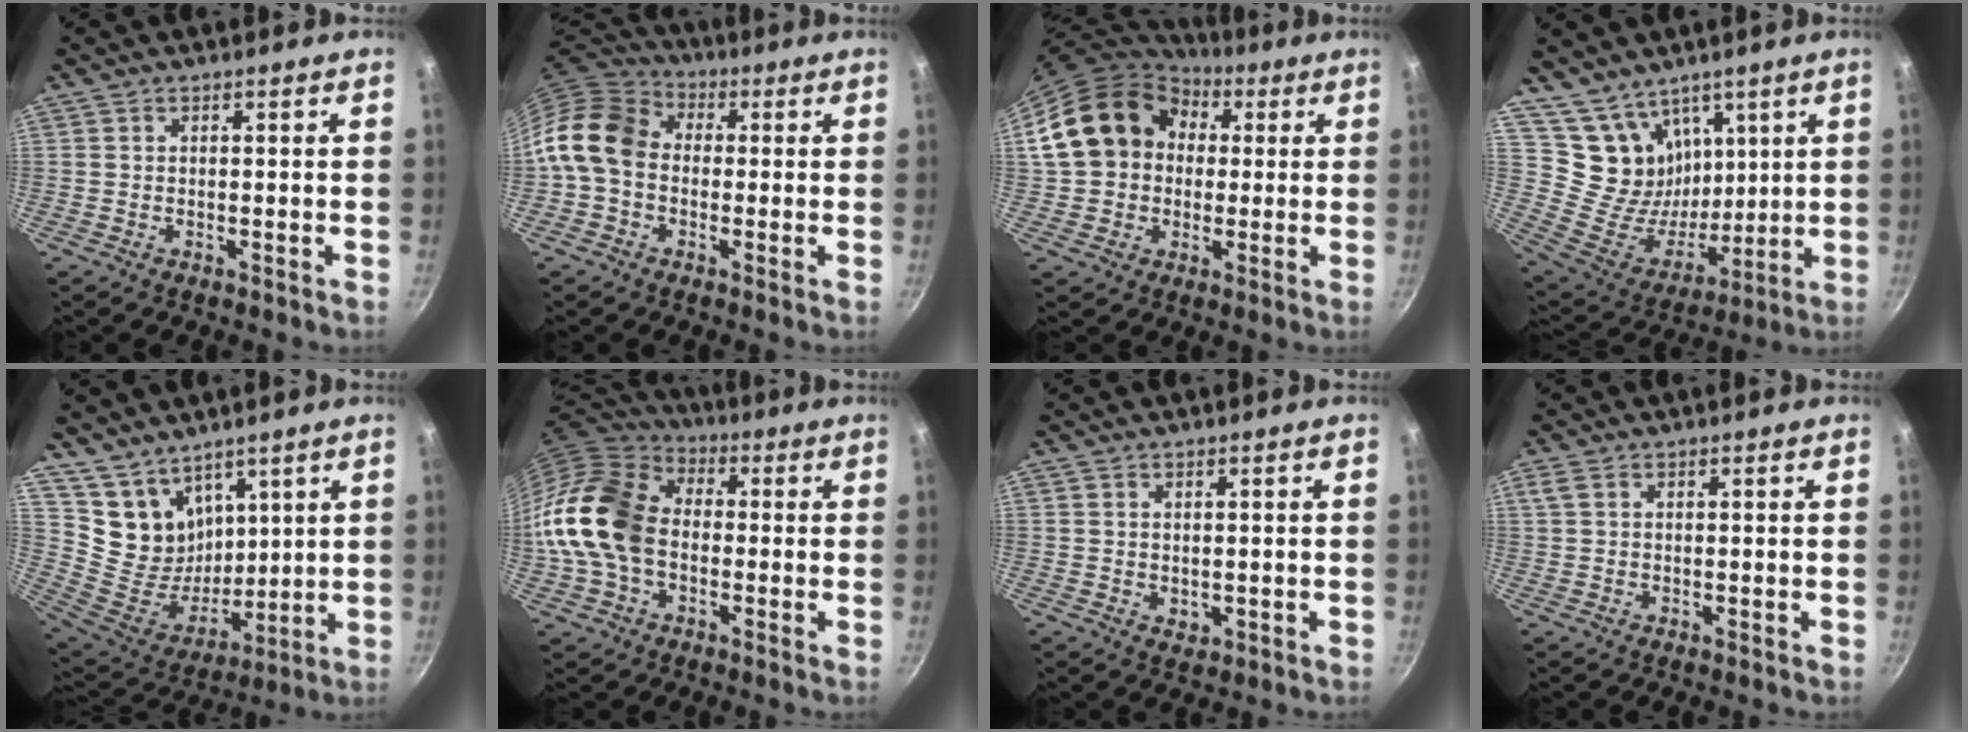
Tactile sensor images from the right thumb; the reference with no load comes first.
{"total": 12.2, "force": [-0.3, 9.6, 7.6], "torque": [-0.119, 0.030, -0.030]}
{"total": 19.0, "force": [3.0, 15.4, 10.8], "torque": [-0.176, 0.043, 0.043]}
{"total": 14.1, "force": [8.3, 10.3, 4.8], "torque": [-0.053, -0.070, 0.162]}
{"total": 13.1, "force": [8.8, 8.7, 4.2], "torque": [-0.049, -0.067, 0.184]}
{"total": 17.4, "force": [-1.6, 12.7, 11.8], "torque": [-0.211, 0.036, -0.045]}
{"total": 1.3, "force": [0.3, 1.0, 0.8], "torque": [-0.009, -0.003, 0.007]}
{"total": 1.6, "force": [0.7, 1.0, 1.1], "torque": [-0.024, 0.004, 0.017]}